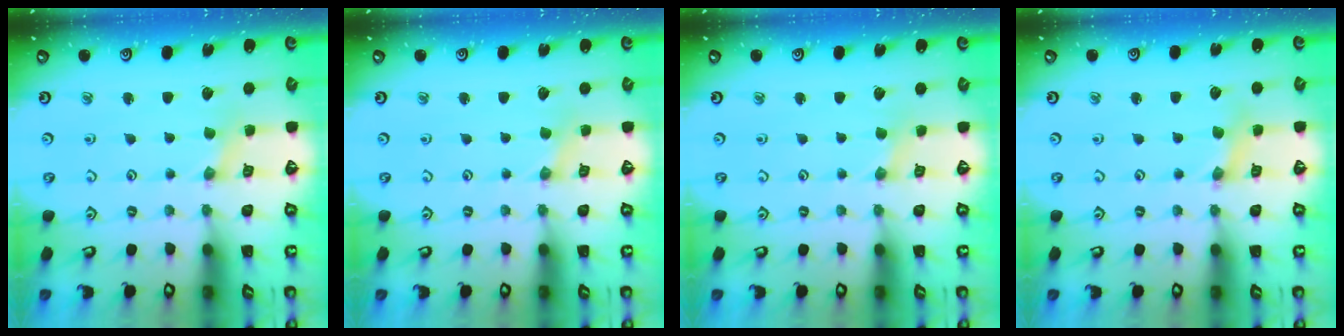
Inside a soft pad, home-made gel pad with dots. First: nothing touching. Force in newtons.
{"total": 0.0}
{"total": 1.1, "press": 1.1, "slide": 0.2}
{"total": 1.9, "press": 1.9, "slide": 0.3}